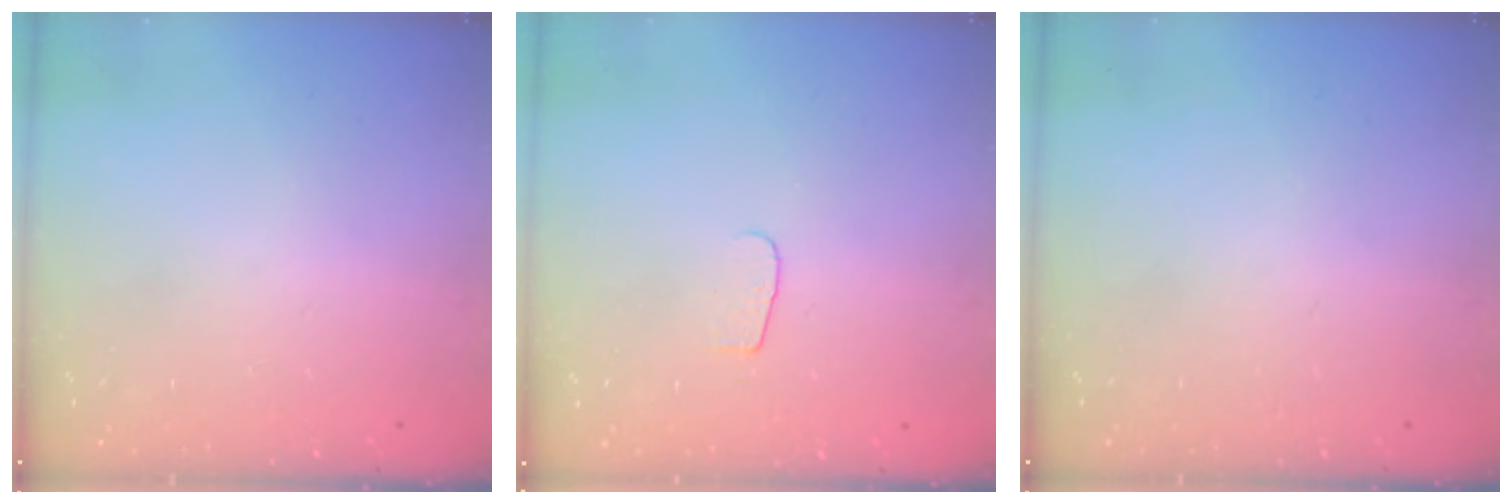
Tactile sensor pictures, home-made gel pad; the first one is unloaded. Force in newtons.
{"total": 4.2, "press": 4.2, "slide": 0.4}
{"total": 0.0}